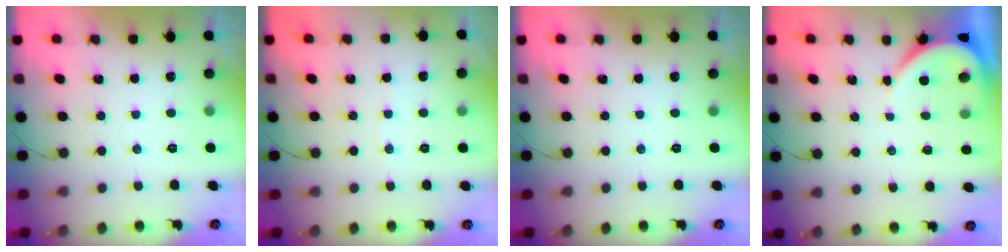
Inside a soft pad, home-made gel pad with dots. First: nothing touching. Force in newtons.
{"total": 2.6, "press": 2.6, "slide": 0.3}
{"total": 0.0}
{"total": 3.8, "press": 3.8, "slide": 0.2}